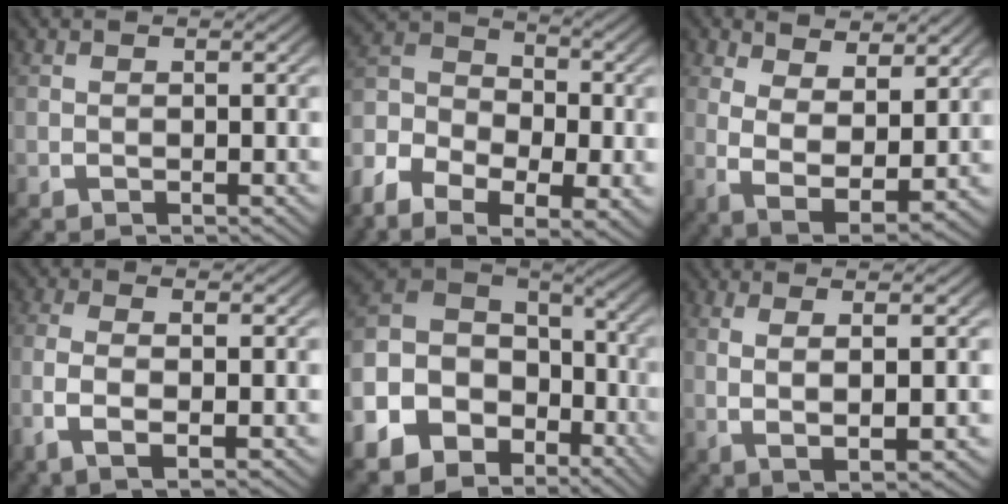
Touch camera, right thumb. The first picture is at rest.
{"total": 9.0, "force": [-0.8, 6.6, 6.2], "torque": [-0.122, -0.023, -0.018]}
{"total": 6.9, "force": [0.0, 4.6, 5.1], "torque": [-0.118, -0.047, 0.023]}
{"total": 4.6, "force": [-0.6, 2.0, 4.1], "torque": [-0.099, -0.010, -0.003]}
{"total": 12.7, "force": [-1.6, 10.4, 7.2], "torque": [-0.170, -0.039, -0.008]}
{"total": 6.1, "force": [0.5, 2.4, 5.6], "torque": [-0.113, -0.008, 0.020]}